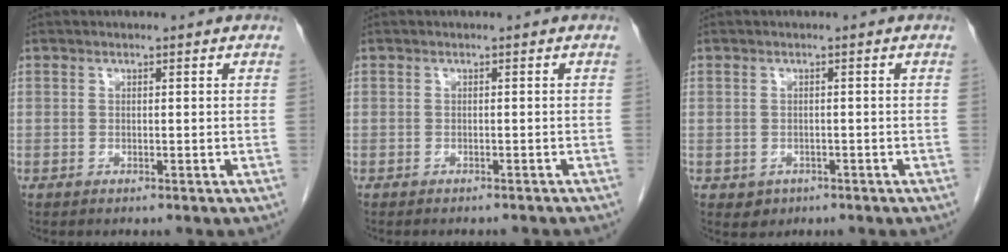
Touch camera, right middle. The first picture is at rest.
{"total": 5.5, "force": [-5.0, 1.2, 2.0], "torque": [-0.025, -0.007, -0.053]}
{"total": 1.9, "force": [-0.8, 1.6, 0.4], "torque": [-0.004, 0.005, -0.003]}